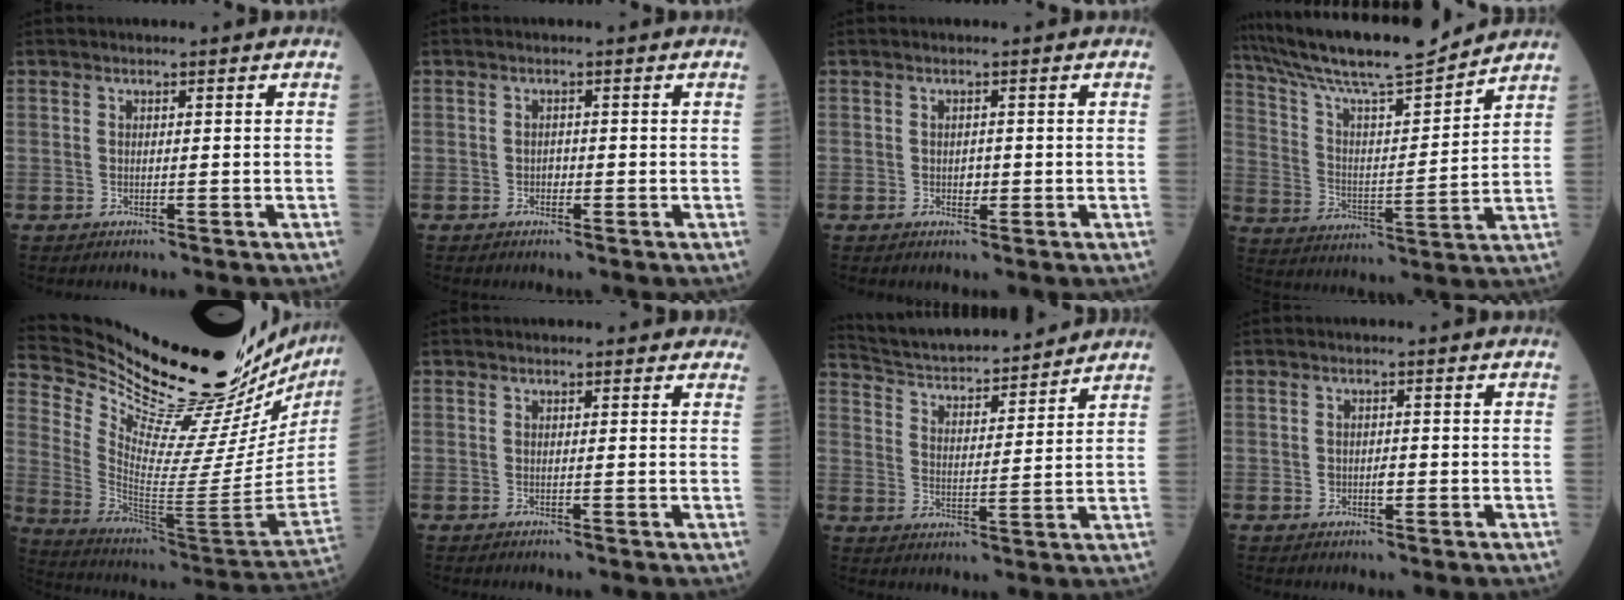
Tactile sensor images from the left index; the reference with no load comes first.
{"total": 1.0, "force": [-0.6, 0.6, 0.4], "torque": [-0.005, 0.000, -0.013]}
{"total": 1.3, "force": [-0.5, 0.9, 0.8], "torque": [-0.012, -0.002, -0.006]}
{"total": 17.0, "force": [15.2, 1.0, 7.4], "torque": [-0.142, 0.003, 0.261]}
{"total": 34.1, "force": [30.1, 2.1, 15.8], "torque": [-0.261, -0.155, 0.420]}
{"total": 3.5, "force": [3.0, 1.4, 1.0], "torque": [-0.002, 0.005, 0.019]}
{"total": 16.5, "force": [15.4, 2.3, 5.6], "torque": [-0.098, 0.013, 0.243]}
{"total": 1.9, "force": [-0.6, 1.2, 1.3], "torque": [-0.020, -0.001, -0.008]}